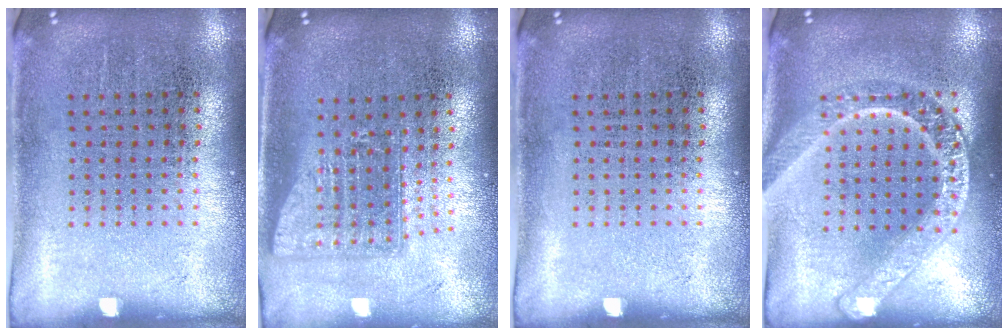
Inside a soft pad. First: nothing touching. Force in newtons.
{"total": 1.6, "press": 1.2, "slide": 1.0}
{"total": 0.0}
{"total": 2.4, "press": 2.4, "slide": 0.2}